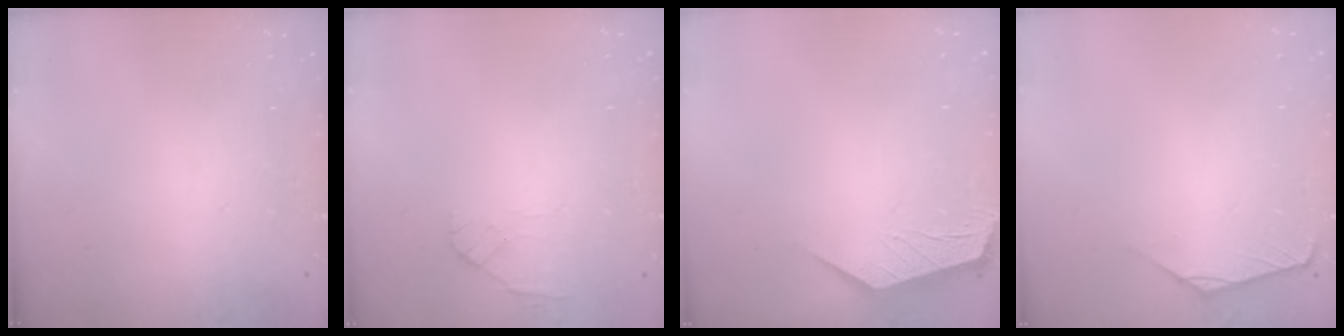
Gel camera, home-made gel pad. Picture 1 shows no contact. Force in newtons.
{"total": 2.8, "press": 2.6, "slide": 0.8}
{"total": 2.0, "press": 2.0, "slide": 0.4}
{"total": 1.0, "press": 0.9, "slide": 0.3}